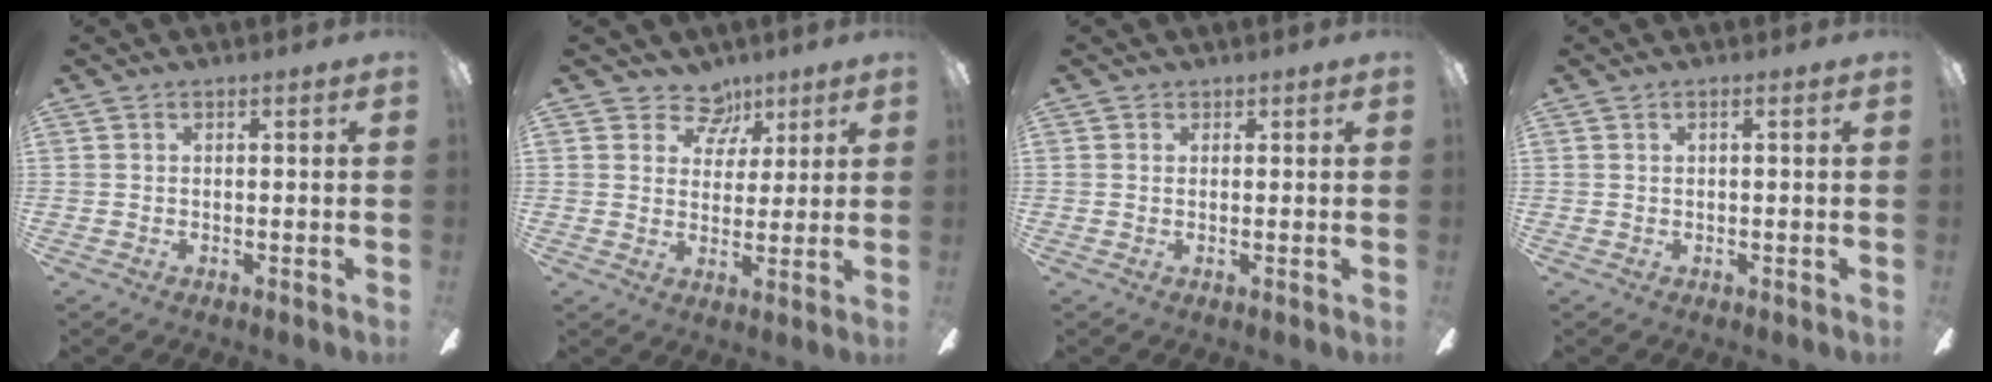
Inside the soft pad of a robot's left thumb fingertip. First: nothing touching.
{"total": 8.0, "force": [4.9, 5.8, 2.5], "torque": [-0.032, -0.023, 0.089]}
{"total": 0.8, "force": [0.5, 0.7, 0.1], "torque": [0.007, 0.000, 0.007]}
{"total": 0.7, "force": [0.1, 0.0, 0.7], "torque": [-0.013, -0.001, 0.003]}